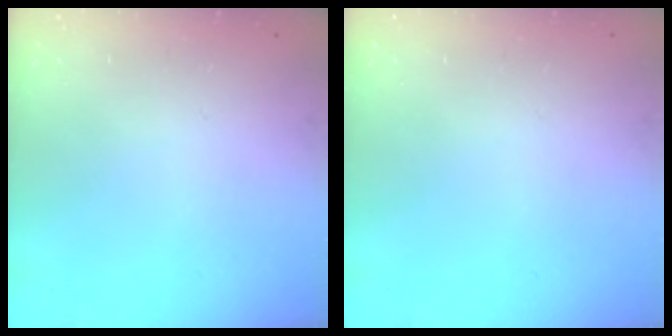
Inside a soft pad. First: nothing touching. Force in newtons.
{"total": 0.0}